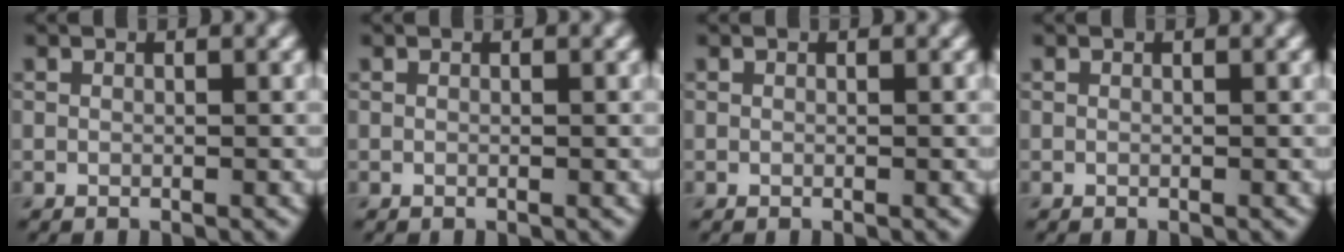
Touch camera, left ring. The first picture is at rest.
{"total": 0.0}
{"total": 0.0}
{"total": 0.0}